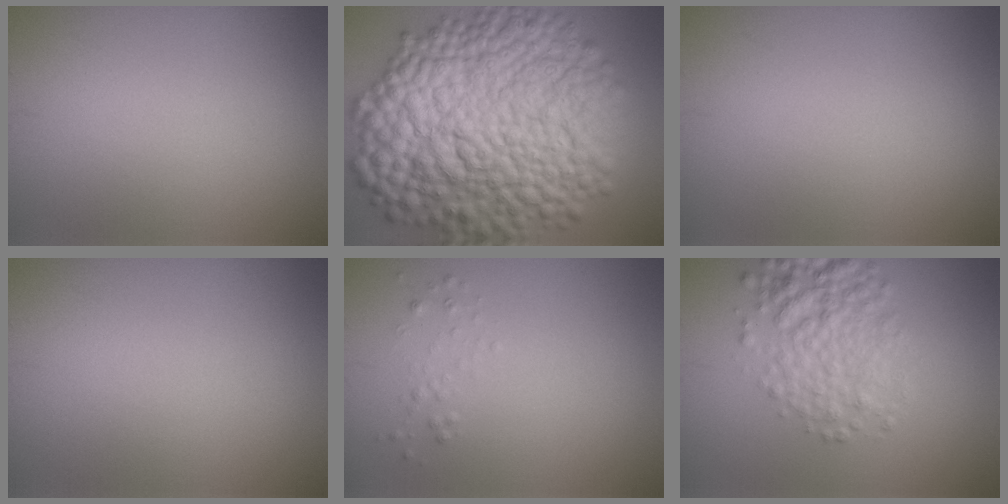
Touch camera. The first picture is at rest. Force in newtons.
{"total": 18.0, "press": 18.0, "slide": 0.3}
{"total": 0.0}
{"total": 0.0}
{"total": 0.7, "press": 0.7, "slide": 0.1}
{"total": 5.0, "press": 5.0, "slide": 0.1}